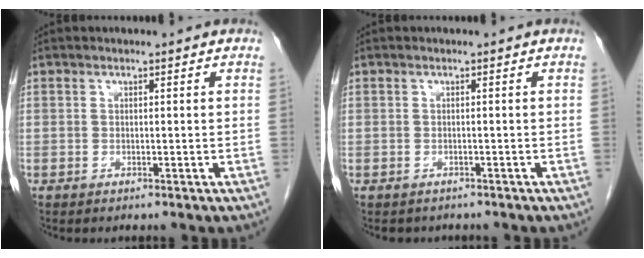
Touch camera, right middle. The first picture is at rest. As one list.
[{"total": 2.7, "force": [-2.3, 1.3, 0.4], "torque": [-0.010, 0.000, -0.029]}]